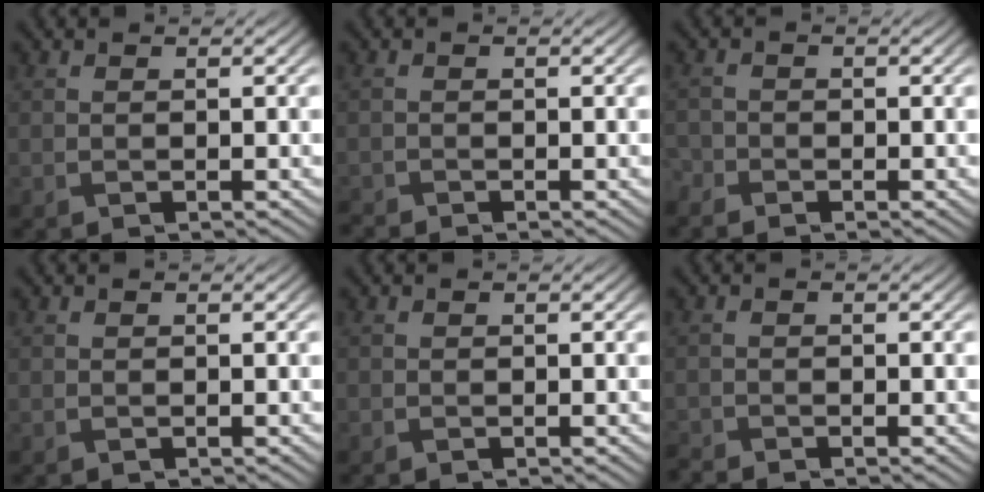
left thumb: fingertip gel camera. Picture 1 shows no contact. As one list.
[{"total": 1.1, "force": [-1.1, 0.1, 0.1], "torque": [-0.002, -0.004, -0.025]}, {"total": 1.7, "force": [-1.5, 0.6, 0.3], "torque": [-0.011, -0.007, -0.040]}, {"total": 0.0}, {"total": 0.0}, {"total": 1.6, "force": [-1.6, 0.1, 0.2], "torque": [-0.008, -0.008, -0.037]}]